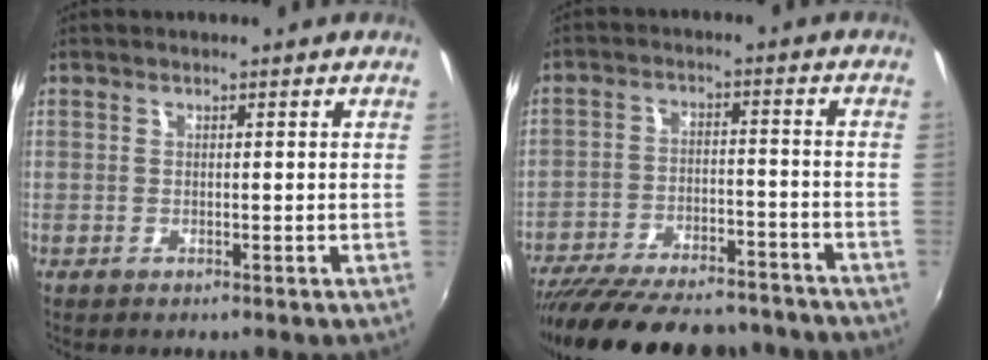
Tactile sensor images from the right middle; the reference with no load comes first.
{"total": 23.4, "force": [-20.2, 6.7, 9.6], "torque": [-0.192, -0.016, -0.280]}